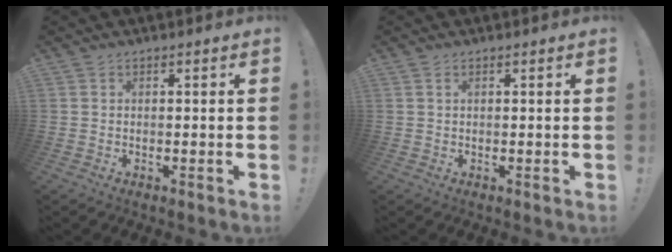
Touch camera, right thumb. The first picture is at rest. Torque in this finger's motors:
{"motor_torque": [-0.04, -0.09, 0.14, 0.01, 0.01]}